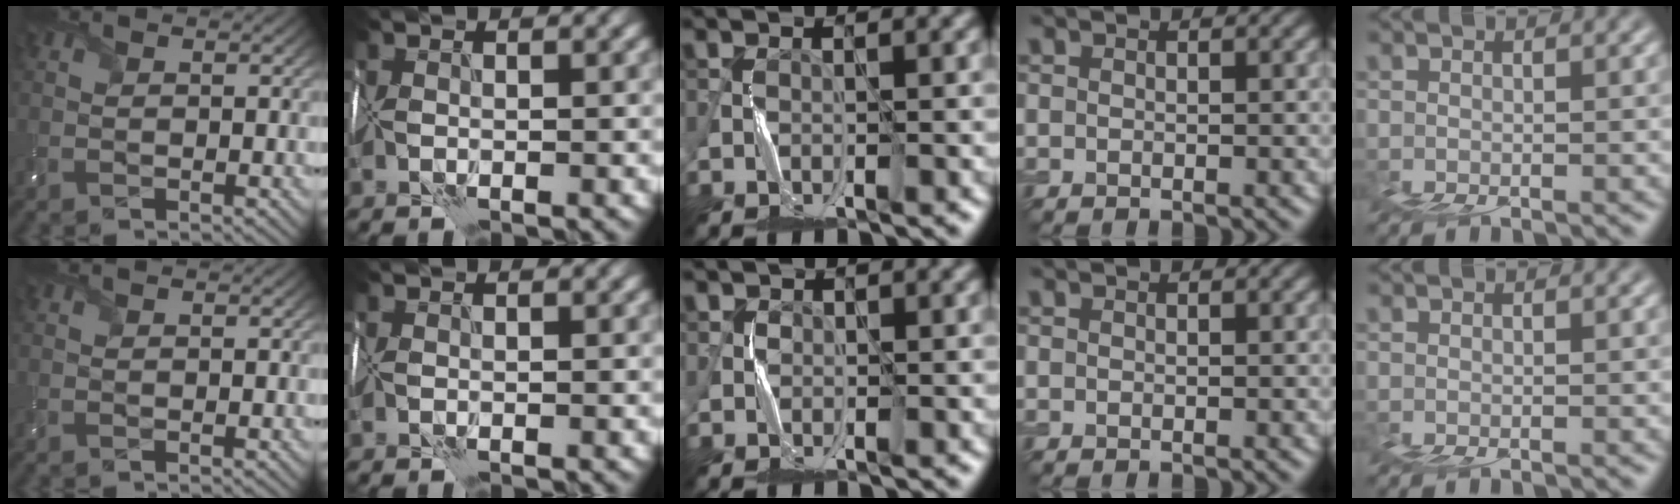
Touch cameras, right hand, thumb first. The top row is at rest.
{"thumb": {"total": 0.6, "force": [0.4, 0.0, 0.4], "torque": [-0.008, 0.002, 0.007]}, "middle": {"total": 1.4, "force": [0.5, -0.5, -1.2], "torque": [0.029, -0.002, 0.012]}}